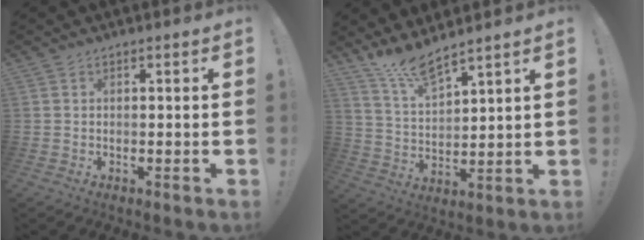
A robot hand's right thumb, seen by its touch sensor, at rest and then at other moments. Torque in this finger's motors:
{"motor_torque": [0.39, 1.24, 0.74, 0.60, 0.02]}